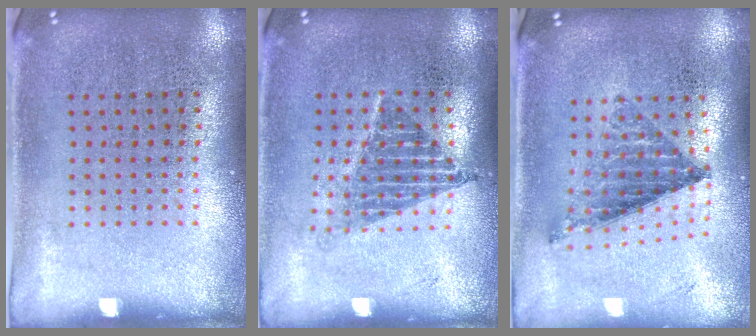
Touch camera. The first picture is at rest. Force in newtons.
{"total": 1.2, "press": 1.0, "slide": 0.7}
{"total": 0.8, "press": 0.8, "slide": 0.2}